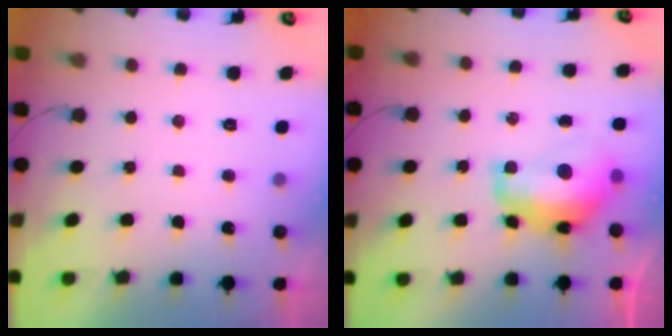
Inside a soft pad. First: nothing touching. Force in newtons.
{"total": 13.6, "press": 13.6, "slide": 1.0}